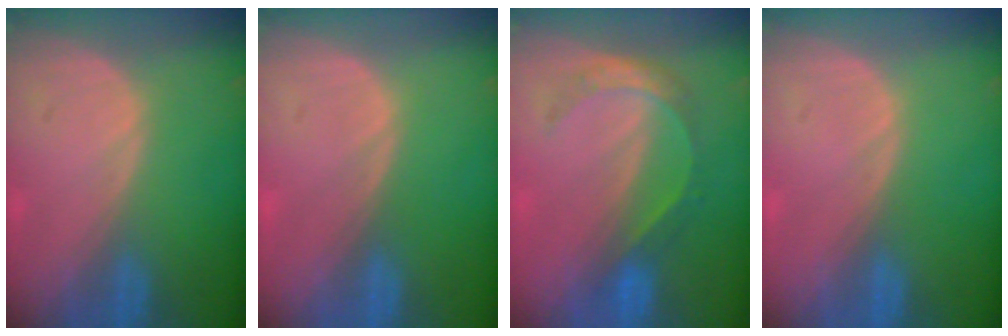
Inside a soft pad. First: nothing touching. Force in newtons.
{"total": 0.0}
{"total": 5.7, "press": 4.9, "slide": 2.9}
{"total": 0.0}